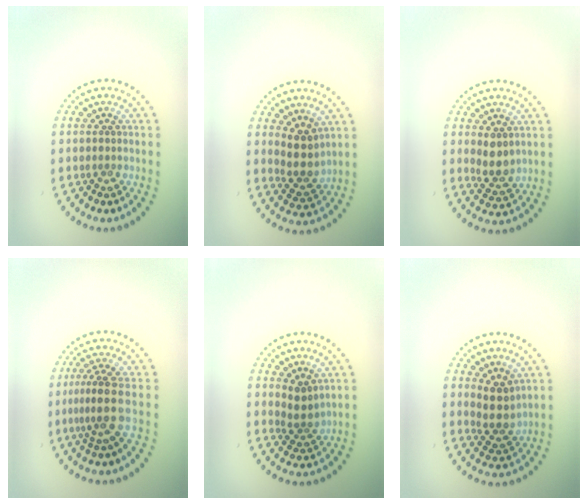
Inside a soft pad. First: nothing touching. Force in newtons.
{"total": 3.0, "press": 2.3, "slide": 1.8}
{"total": 2.4, "press": 2.0, "slide": 1.3}
{"total": 3.1, "press": 2.2, "slide": 2.2}
{"total": 2.0, "press": 1.5, "slide": 1.3}
{"total": 3.0, "press": 2.3, "slide": 1.8}